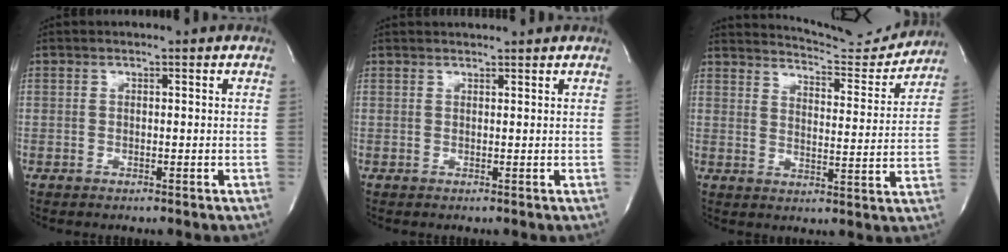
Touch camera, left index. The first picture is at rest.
{"total": 2.9, "force": [2.8, 0.0, 0.5], "torque": [-0.007, 0.020, 0.038]}
{"total": 11.4, "force": [11.4, 0.3, 1.0], "torque": [-0.017, -0.032, 0.148]}